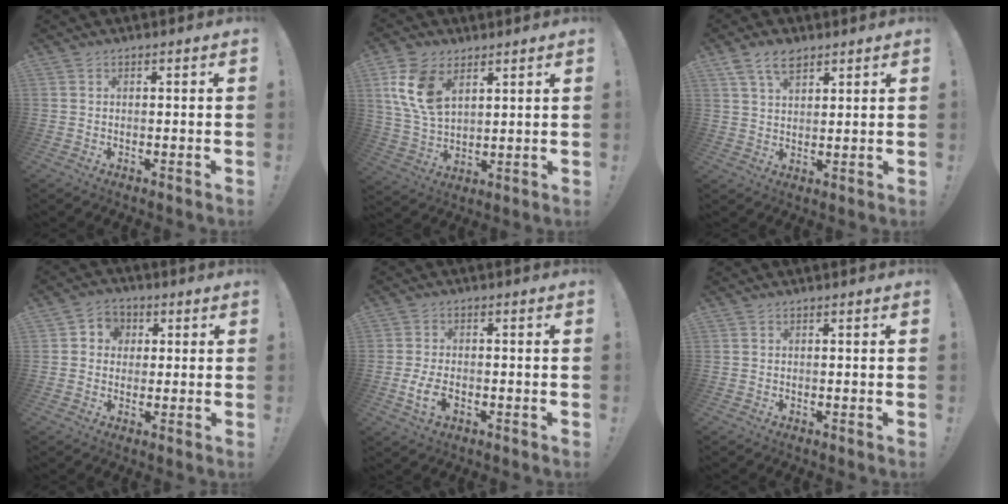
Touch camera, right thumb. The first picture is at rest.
{"total": 13.1, "force": [6.1, 8.1, 8.3], "torque": [-0.164, -0.020, 0.115]}
{"total": 6.9, "force": [4.6, 3.7, 3.5], "torque": [-0.063, -0.013, 0.086]}
{"total": 5.1, "force": [0.2, 4.9, 1.4], "torque": [-0.012, 0.006, 0.004]}
{"total": 6.2, "force": [-2.4, 3.5, 4.5], "torque": [-0.082, -0.002, -0.040]}
{"total": 0.0}